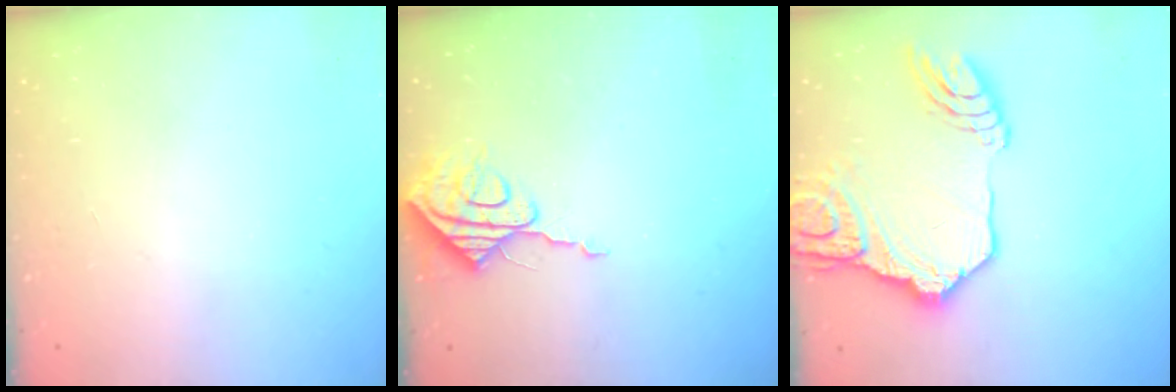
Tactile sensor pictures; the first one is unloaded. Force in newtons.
{"total": 8.2, "press": 8.1, "slide": 0.6}
{"total": 20.7, "press": 20.6, "slide": 2.1}